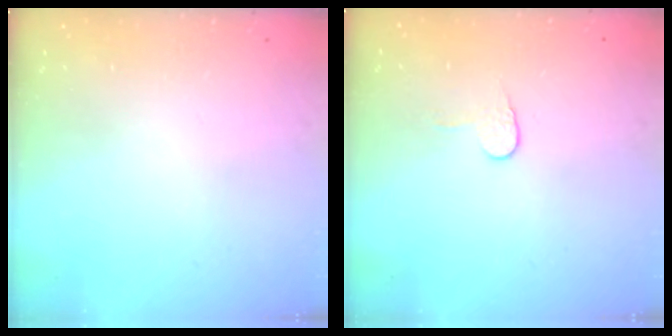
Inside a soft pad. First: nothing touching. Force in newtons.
{"total": 5.3, "press": 5.3, "slide": 0.5}